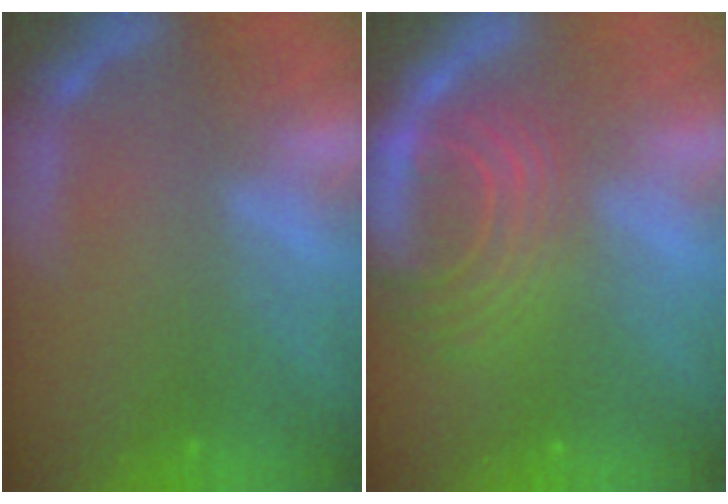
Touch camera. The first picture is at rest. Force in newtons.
{"total": 9.0}